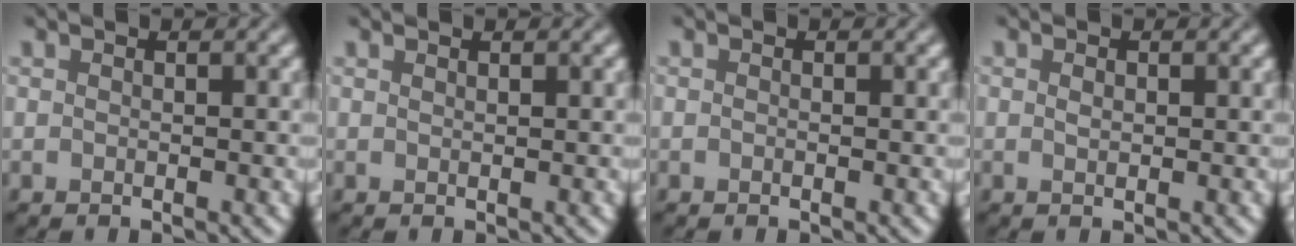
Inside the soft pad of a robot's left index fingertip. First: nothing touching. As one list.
[{"total": 0.7, "force": [0.6, 0.1, 0.3], "torque": [0.001, -0.001, 0.007]}, {"total": 0.0}, {"total": 0.7, "force": [0.2, 0.4, 0.5], "torque": [-0.012, 0.000, 0.005]}]